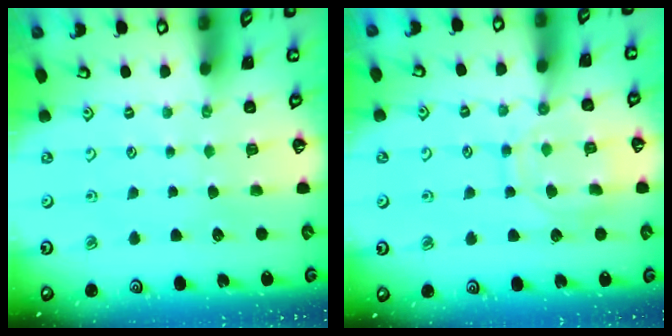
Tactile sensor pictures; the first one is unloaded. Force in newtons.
{"total": 11.3, "press": 11.3, "slide": 0.8}